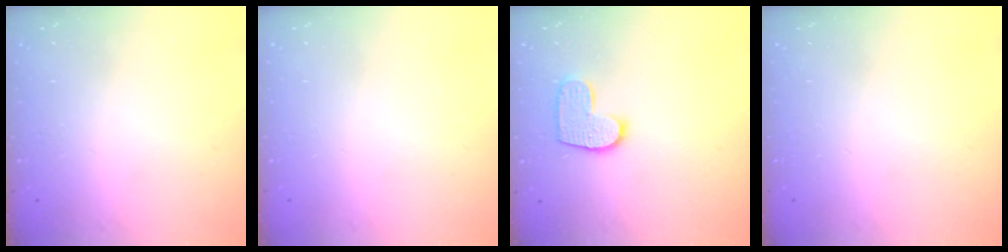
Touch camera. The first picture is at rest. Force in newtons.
{"total": 0.0}
{"total": 9.9, "press": 9.9, "slide": 0.4}
{"total": 0.0}